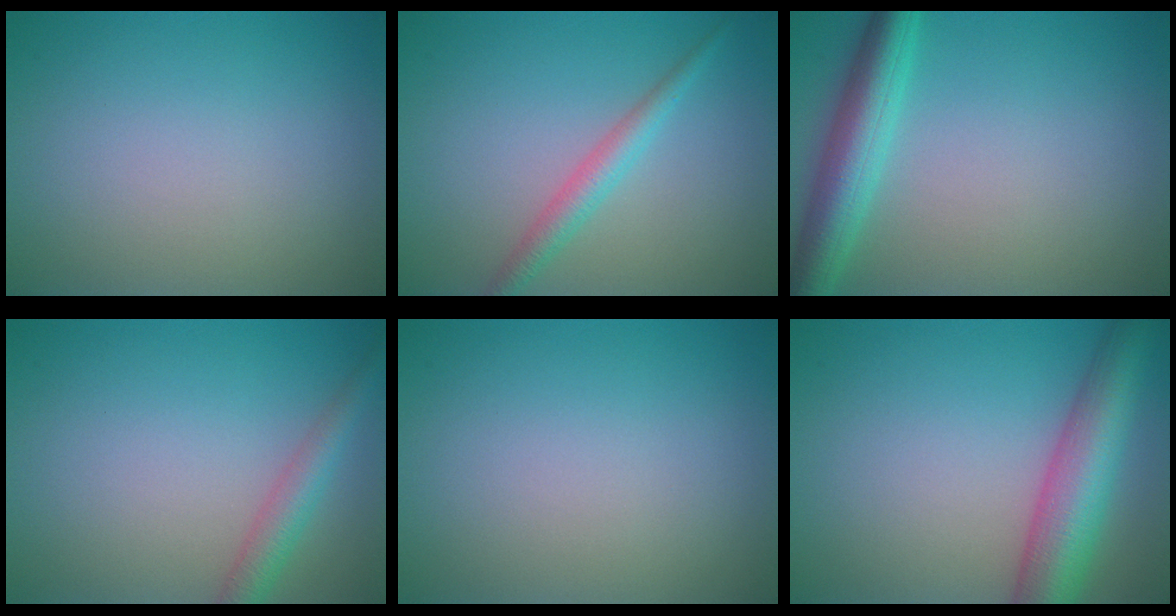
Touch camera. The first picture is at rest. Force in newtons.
{"total": 2.3, "press": 2.3, "slide": 0.1}
{"total": 5.2, "press": 5.2, "slide": 0.2}
{"total": 2.8, "press": 2.8, "slide": 0.1}
{"total": 0.0}
{"total": 7.7, "press": 7.7, "slide": 0.3}